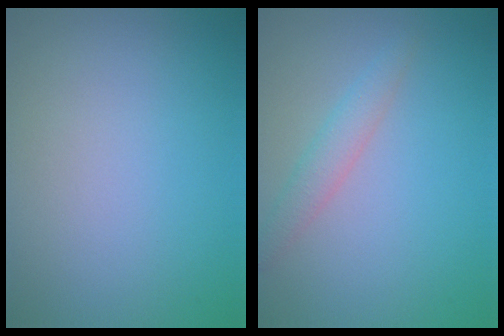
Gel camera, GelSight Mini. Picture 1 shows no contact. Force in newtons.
{"total": 2.7, "press": 2.7, "slide": 0.2}